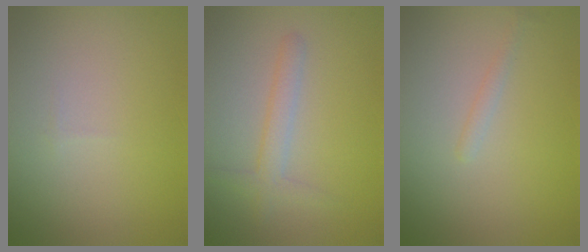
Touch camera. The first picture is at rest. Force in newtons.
{"total": 2.0, "press": 2.0, "slide": 0.1}
{"total": 0.7, "press": 0.7, "slide": 0.1}